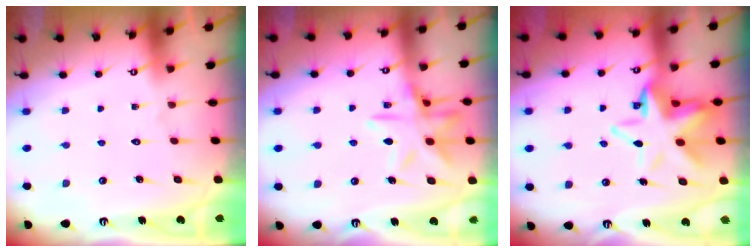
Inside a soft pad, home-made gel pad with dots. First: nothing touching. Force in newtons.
{"total": 13.8, "press": 13.7, "slide": 1.0}
{"total": 12.2, "press": 12.0, "slide": 2.3}